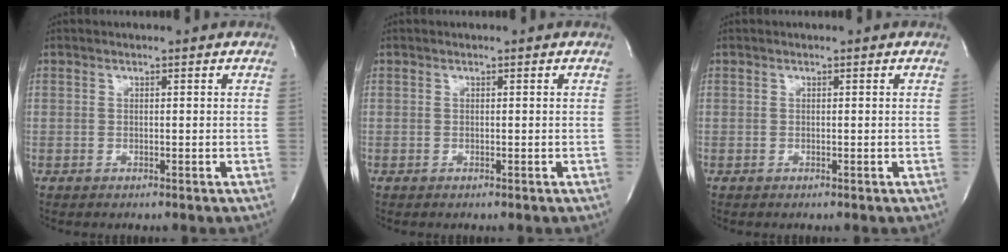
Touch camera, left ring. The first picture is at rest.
{"total": 0.0}
{"total": 0.0}